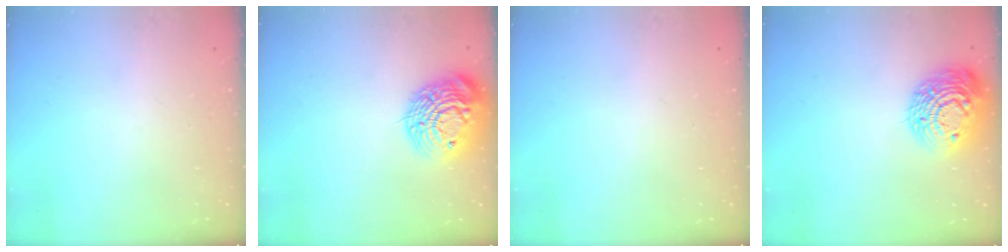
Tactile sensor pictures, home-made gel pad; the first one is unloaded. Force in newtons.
{"total": 17.4, "press": 17.4, "slide": 1.4}
{"total": 0.0}
{"total": 16.8, "press": 16.8, "slide": 1.1}